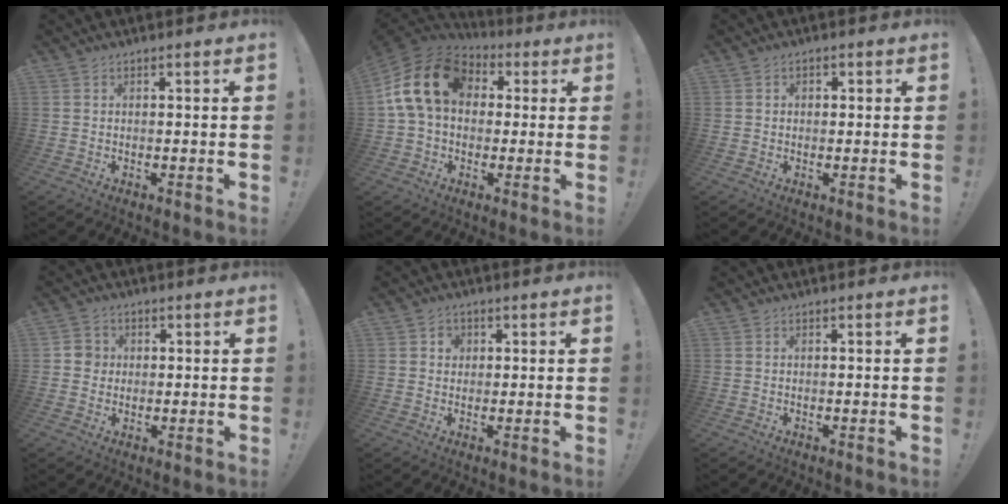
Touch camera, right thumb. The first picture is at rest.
{"total": 17.7, "force": [3.8, 12.7, 11.8], "torque": [-0.206, 0.006, 0.072]}
{"total": 1.4, "force": [-0.3, 1.2, 0.6], "torque": [-0.005, 0.003, -0.008]}
{"total": 4.1, "force": [0.3, 3.9, 1.0], "torque": [-0.014, 0.007, 0.007]}
{"total": 2.8, "force": [0.8, 2.6, 0.9], "torque": [-0.006, -0.004, 0.012]}
{"total": 0.0}